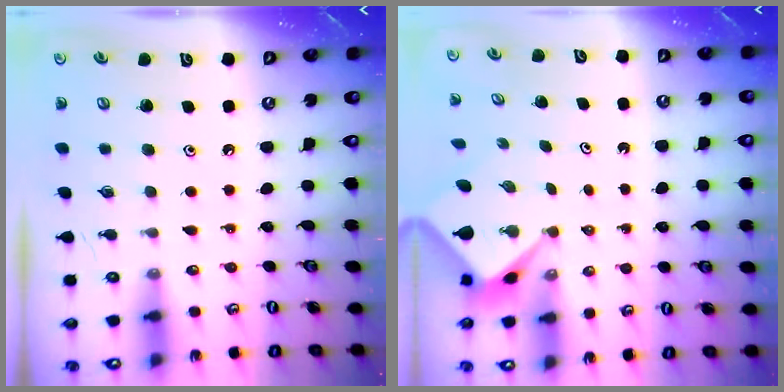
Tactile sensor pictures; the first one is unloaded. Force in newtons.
{"total": 2.1, "press": 2.1, "slide": 0.2}